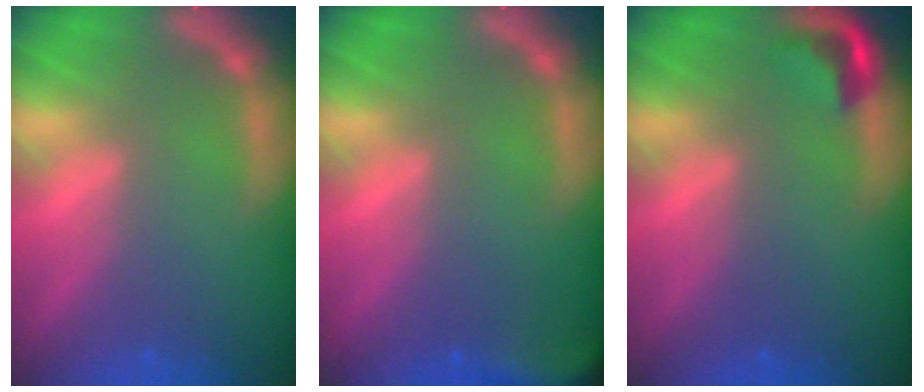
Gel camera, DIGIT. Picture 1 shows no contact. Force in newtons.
{"total": 5.4}
{"total": 2.4}